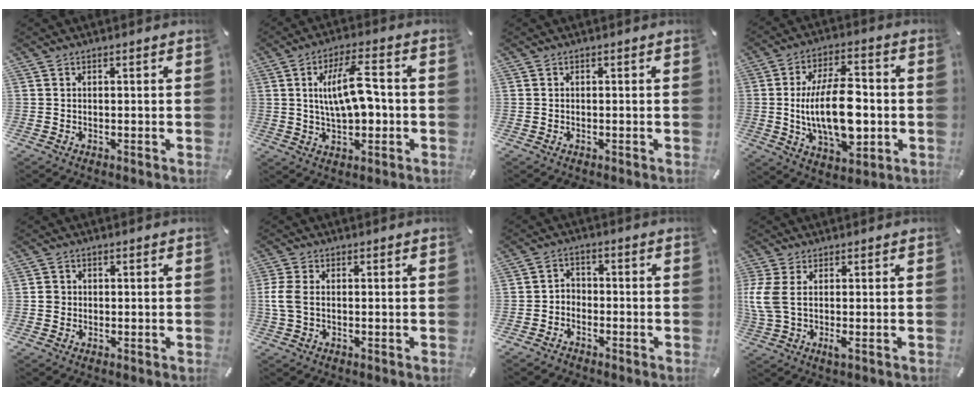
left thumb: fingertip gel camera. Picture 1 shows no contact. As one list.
[{"total": 11.8, "force": [0.8, 5.3, 10.6], "torque": [-0.185, 0.008, 0.012]}, {"total": 0.0}, {"total": 18.4, "force": [-1.4, 9.5, 15.7], "torque": [-0.293, -0.005, -0.026]}, {"total": 1.9, "force": [-0.1, 1.8, 0.6], "torque": [-0.011, 0.005, -0.005]}, {"total": 4.7, "force": [-0.1, 2.6, 3.9], "torque": [-0.089, 0.000, -0.004]}, {"total": 3.7, "force": [-2.7, 2.5, 0.6], "torque": [-0.009, 0.019, -0.054]}, {"total": 6.3, "force": [0.0, 1.9, 6.0], "torque": [-0.141, -0.020, -0.001]}]